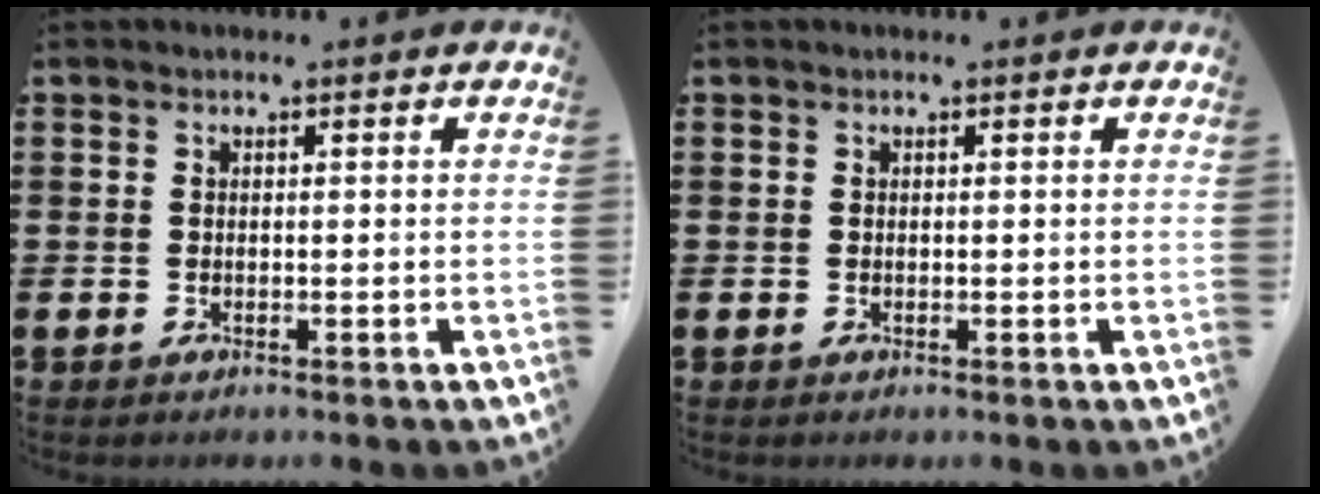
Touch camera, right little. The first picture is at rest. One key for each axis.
{"total": 0.0}